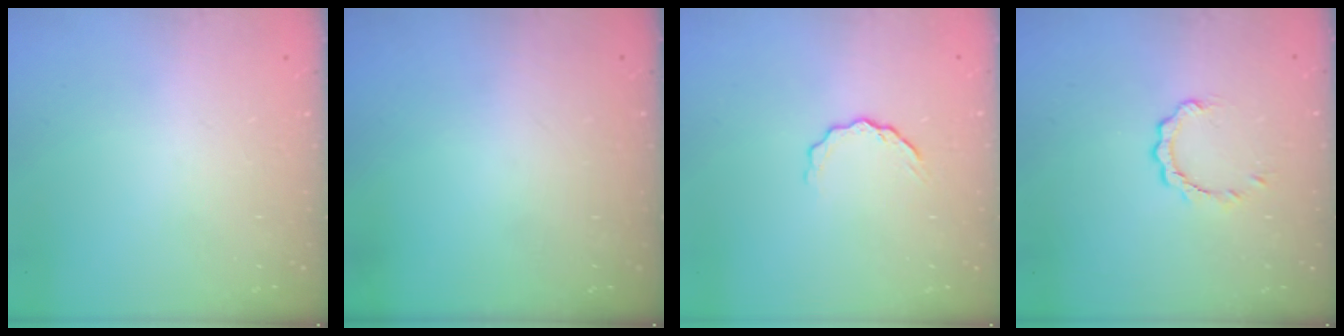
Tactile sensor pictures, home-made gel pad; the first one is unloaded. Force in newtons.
{"total": 0.0}
{"total": 5.2, "press": 5.2, "slide": 0.6}
{"total": 2.5, "press": 2.5, "slide": 0.3}